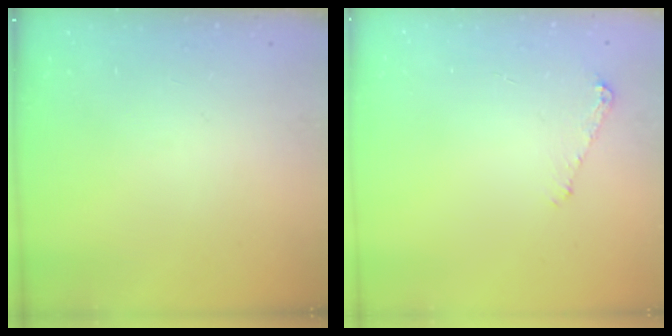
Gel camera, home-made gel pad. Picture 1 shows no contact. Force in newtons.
{"total": 5.3, "press": 5.2, "slide": 0.6}